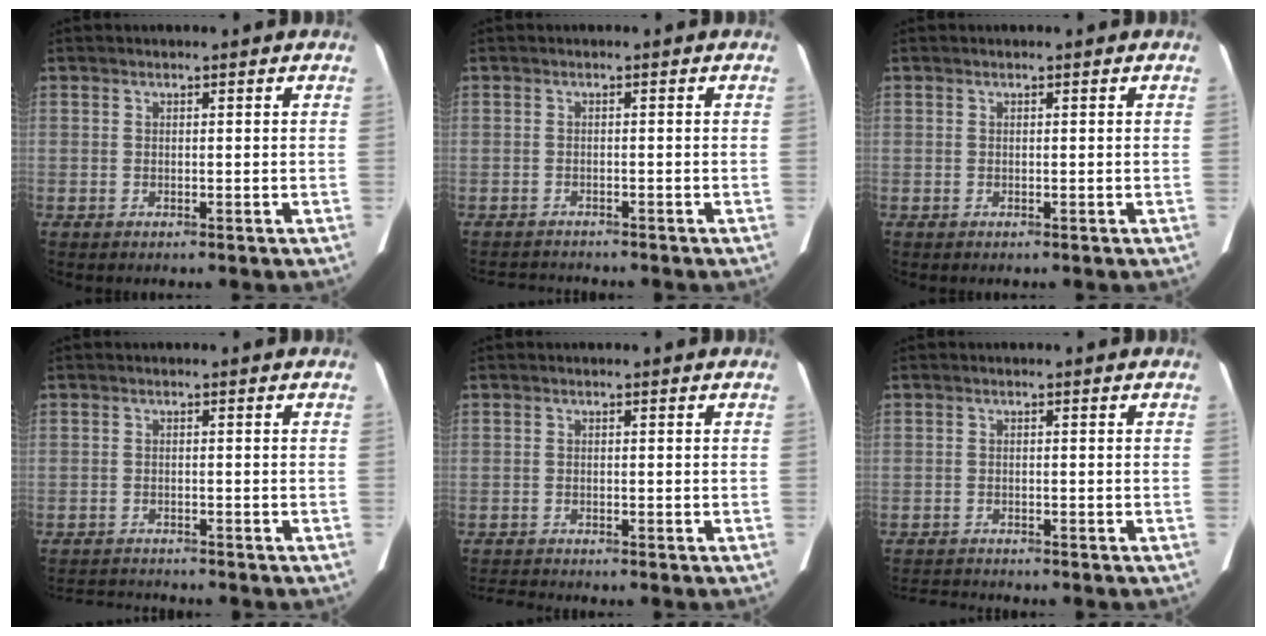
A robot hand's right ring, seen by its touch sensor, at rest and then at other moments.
{"total": 4.0, "force": [-3.9, 0.4, 0.8], "torque": [-0.012, -0.009, -0.057]}
{"total": 0.0}
{"total": 5.1, "force": [-5.0, 0.3, 1.0], "torque": [-0.017, -0.011, -0.075]}
{"total": 1.8, "force": [-1.7, -0.5, 0.1], "torque": [-0.009, -0.013, -0.032]}
{"total": 3.2, "force": [-3.2, 0.0, 0.5], "torque": [-0.010, -0.014, -0.050]}